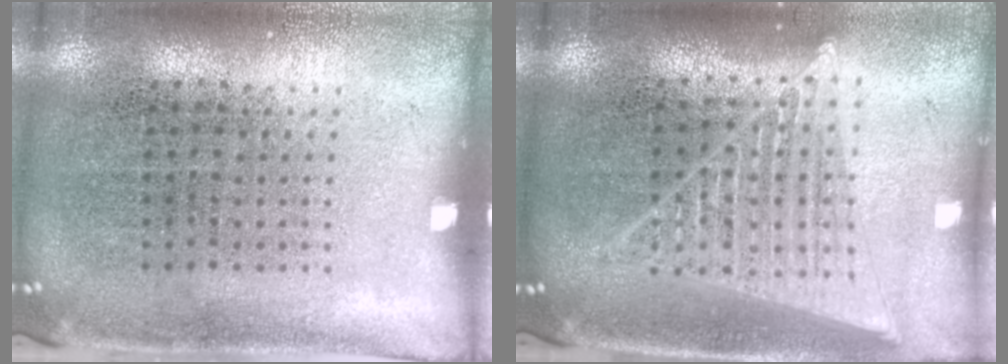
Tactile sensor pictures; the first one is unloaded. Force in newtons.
{"total": 1.8, "press": 1.6, "slide": 0.8}